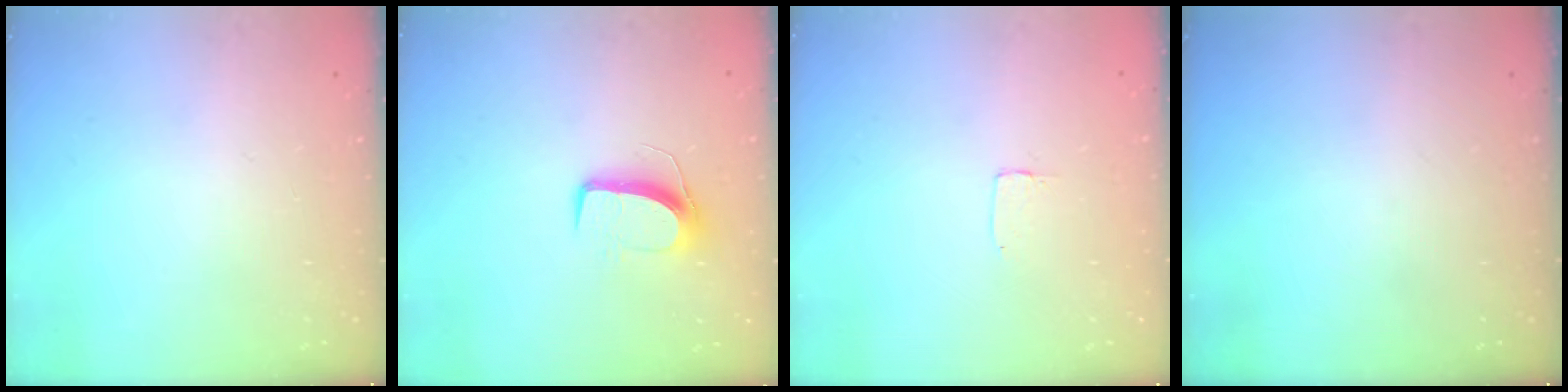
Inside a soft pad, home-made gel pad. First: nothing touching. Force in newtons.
{"total": 8.6, "press": 8.5, "slide": 0.4}
{"total": 1.2, "press": 1.2, "slide": 0.0}
{"total": 0.0}